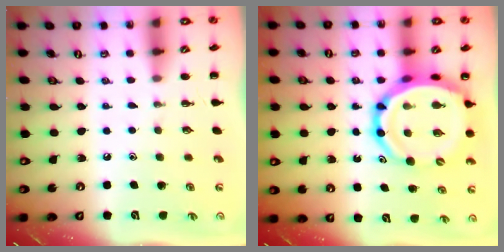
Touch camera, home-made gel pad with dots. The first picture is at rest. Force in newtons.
{"total": 17.3, "press": 16.7, "slide": 4.6}